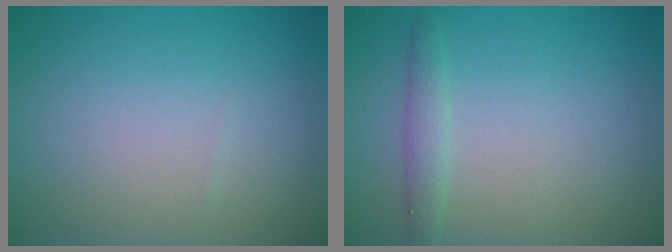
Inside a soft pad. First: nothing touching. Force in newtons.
{"total": 1.5, "press": 1.5, "slide": 0.0}